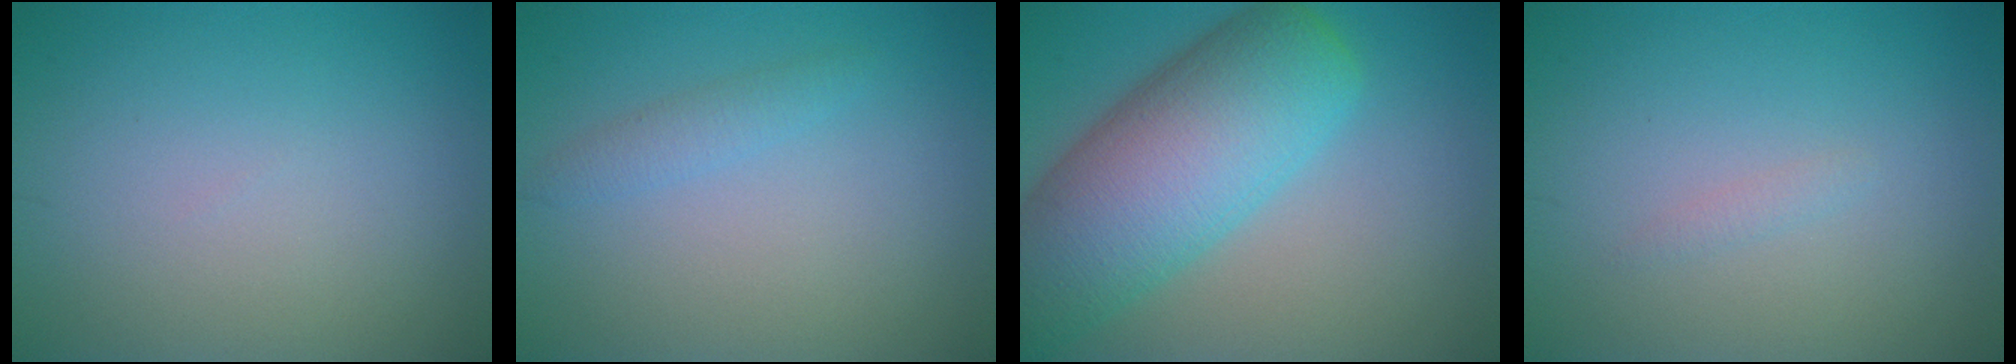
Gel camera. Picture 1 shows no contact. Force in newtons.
{"total": 1.3, "press": 1.3, "slide": 0.1}
{"total": 10.9, "press": 10.9, "slide": 0.5}
{"total": 0.6, "press": 0.6, "slide": 0.0}